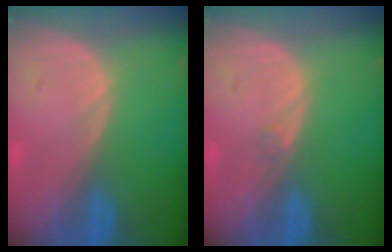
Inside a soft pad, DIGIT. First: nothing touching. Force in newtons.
{"total": 0.5, "press": 0.5, "slide": 0.1}